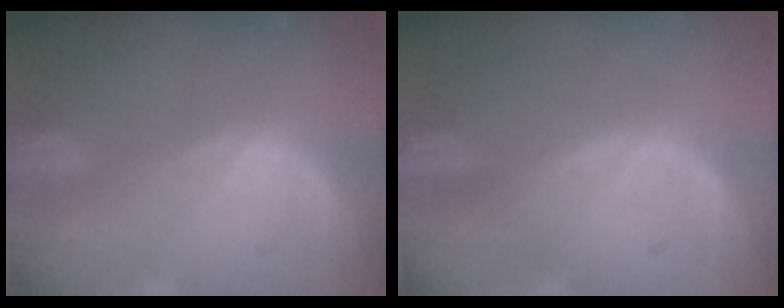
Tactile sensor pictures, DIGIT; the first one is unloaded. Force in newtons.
{"total": 0.0}